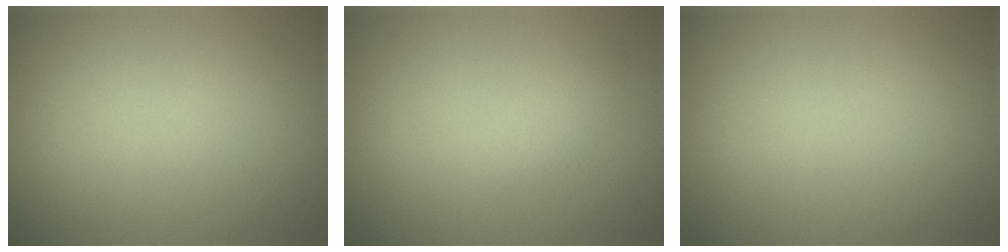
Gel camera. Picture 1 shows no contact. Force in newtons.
{"total": 1.0, "press": 1.0, "slide": 0.1}
{"total": 0.0}